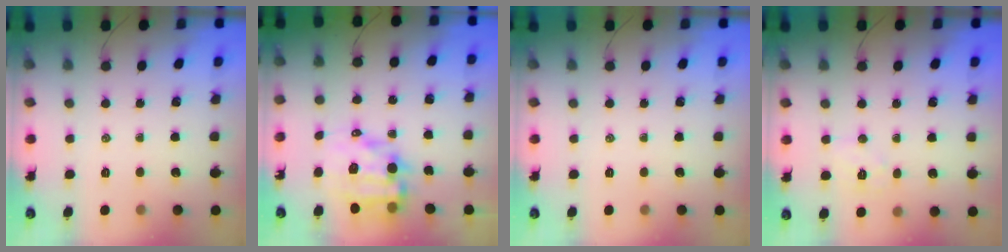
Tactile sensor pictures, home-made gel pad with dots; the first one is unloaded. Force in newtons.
{"total": 9.3, "press": 8.9, "slide": 2.8}
{"total": 0.0}
{"total": 6.2, "press": 6.1, "slide": 1.1}